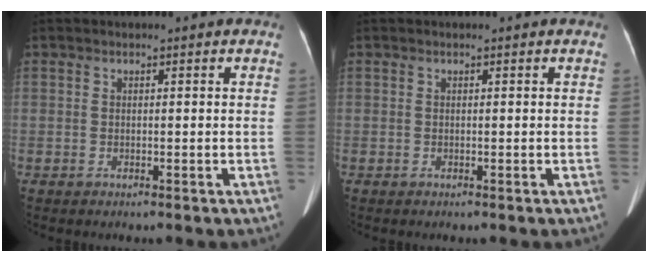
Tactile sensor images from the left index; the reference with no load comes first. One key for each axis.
{"total": 0.0}